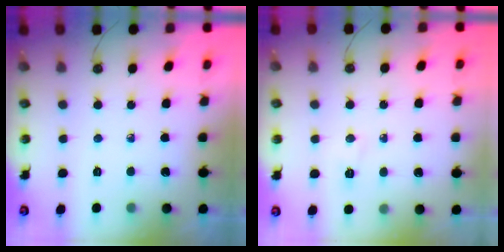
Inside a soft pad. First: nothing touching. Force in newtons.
{"total": 4.6, "press": 4.5, "slide": 0.8}